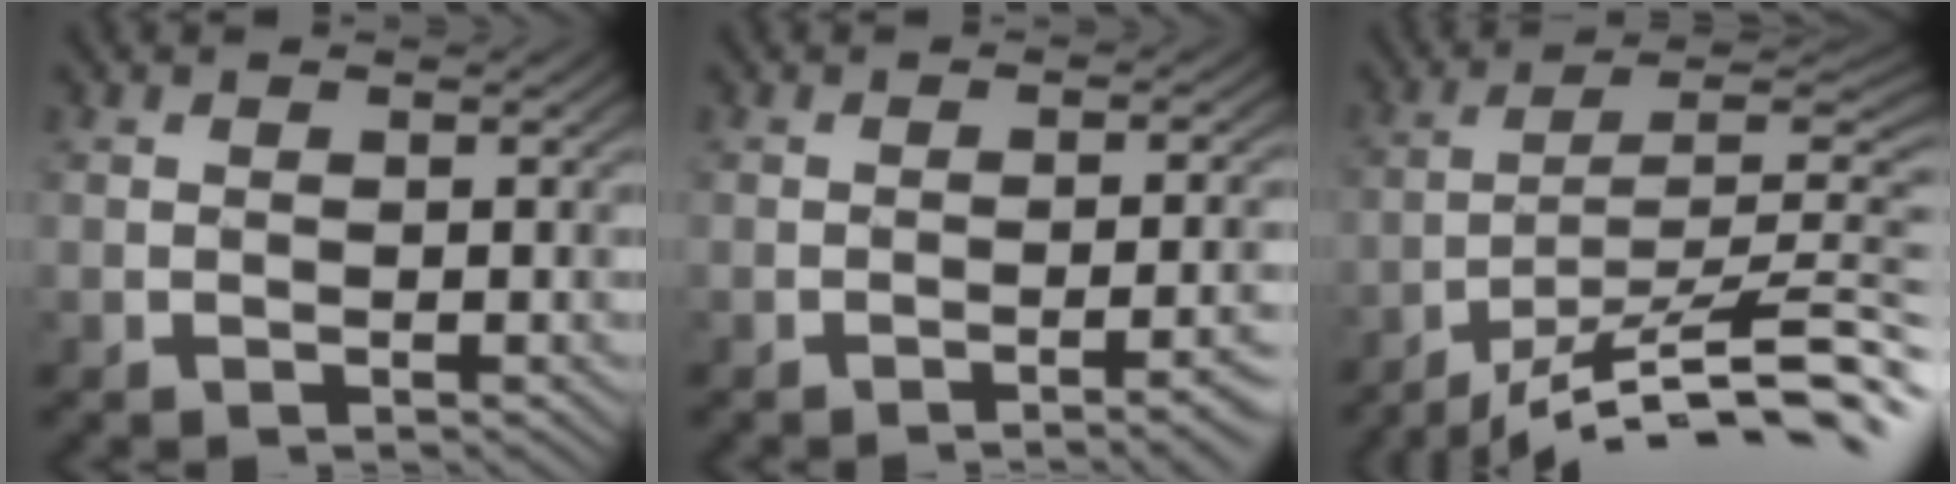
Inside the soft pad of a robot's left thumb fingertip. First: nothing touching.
{"total": 4.8, "force": [-2.1, 0.9, 4.2], "torque": [-0.048, 0.012, -0.034]}
{"total": 13.4, "force": [-9.3, 2.5, 9.4], "torque": [-0.154, 0.005, -0.149]}